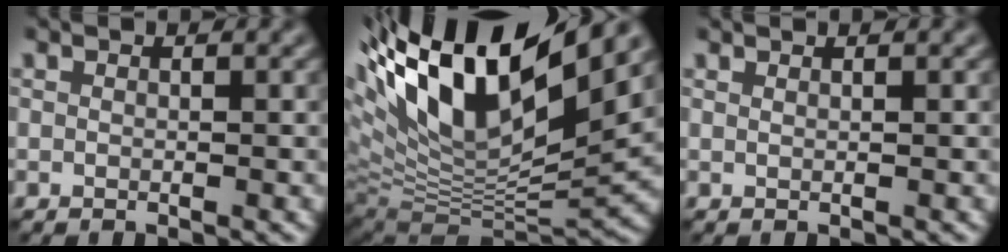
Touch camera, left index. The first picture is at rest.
{"total": 15.7, "force": [6.7, 5.9, 12.9], "torque": [-0.240, 0.021, 0.119]}
{"total": 0.8, "force": [0.6, 0.2, 0.4], "torque": [-0.002, -0.005, 0.002]}